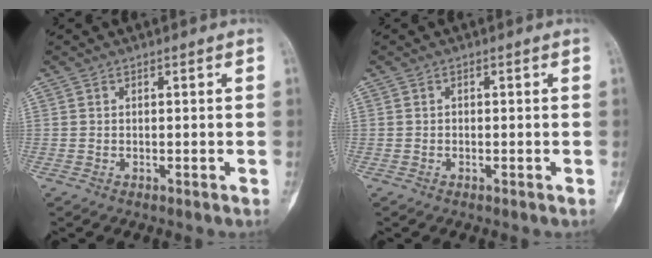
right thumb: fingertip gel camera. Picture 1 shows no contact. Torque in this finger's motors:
{"motor_torque": [-0.12, 0.30, 0.04, -0.21, -0.06]}